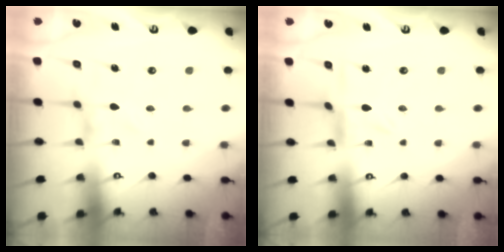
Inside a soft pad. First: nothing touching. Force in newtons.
{"total": 1.3, "press": 1.2, "slide": 0.2}